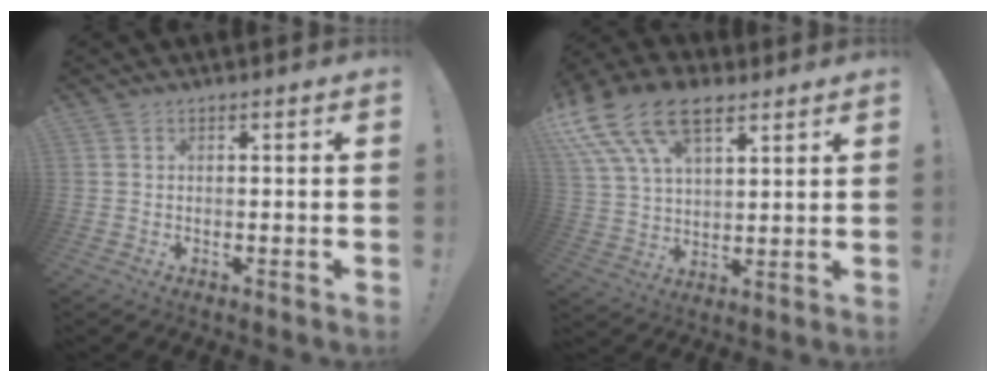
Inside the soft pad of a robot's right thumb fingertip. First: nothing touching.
{"total": 18.0, "force": [10.4, 10.0, 10.7], "torque": [-0.214, -0.050, 0.191]}